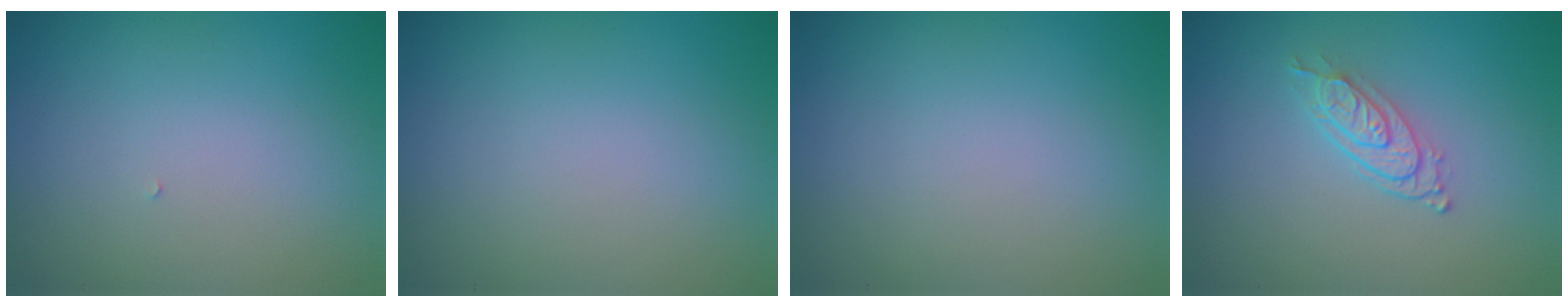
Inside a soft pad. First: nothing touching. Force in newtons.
{"total": 0.0}
{"total": 0.0}
{"total": 2.8, "press": 2.2, "slide": 1.7}